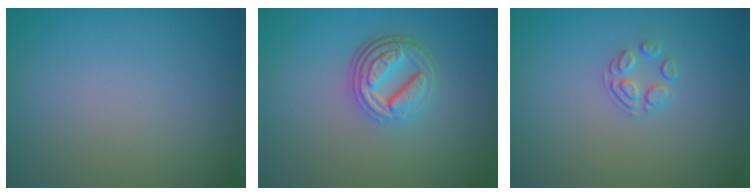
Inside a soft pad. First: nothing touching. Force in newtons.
{"total": 4.8, "press": 3.5, "slide": 3.4}
{"total": 1.7, "press": 1.0, "slide": 1.4}